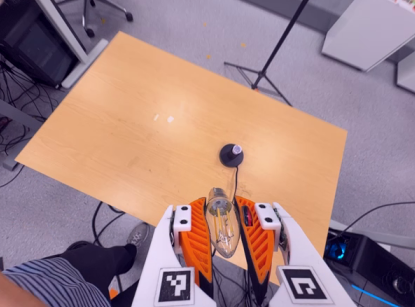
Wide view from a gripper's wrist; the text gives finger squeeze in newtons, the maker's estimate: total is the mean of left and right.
{"total": 23.1, "left": 24.5, "right": 21.6}